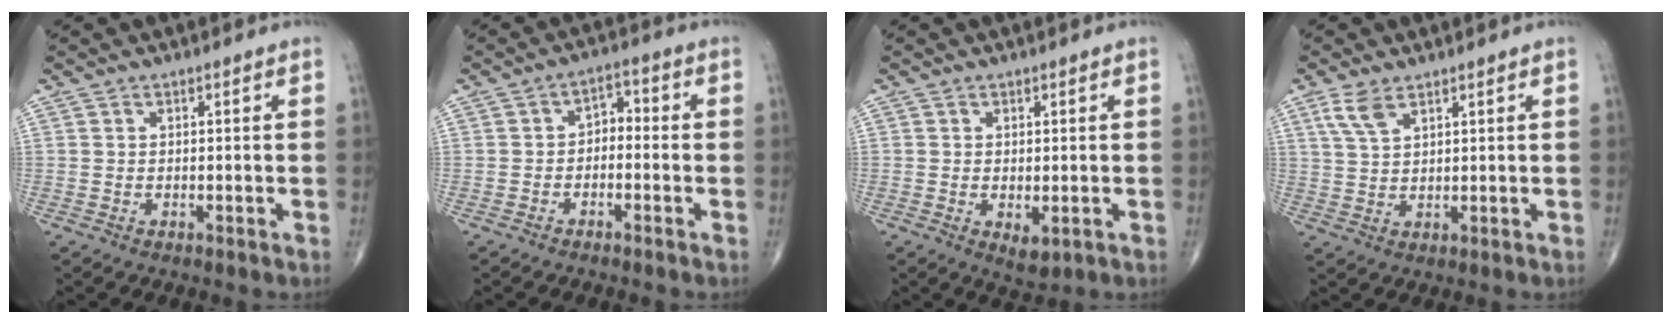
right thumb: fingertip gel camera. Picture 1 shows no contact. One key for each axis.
{"total": 3.7, "fx": -1.1, "fy": 2.5, "fz": 2.5, "tx": -0.024, "ty": 0.030, "tz": -0.030}
{"total": 3.1, "fx": -0.7, "fy": 1.6, "fz": 2.6, "tx": -0.036, "ty": -0.008, "tz": -0.003}
{"total": 4.5, "fx": 2.8, "fy": 1.9, "fz": 3.0, "tx": -0.065, "ty": -0.002, "tz": 0.063}